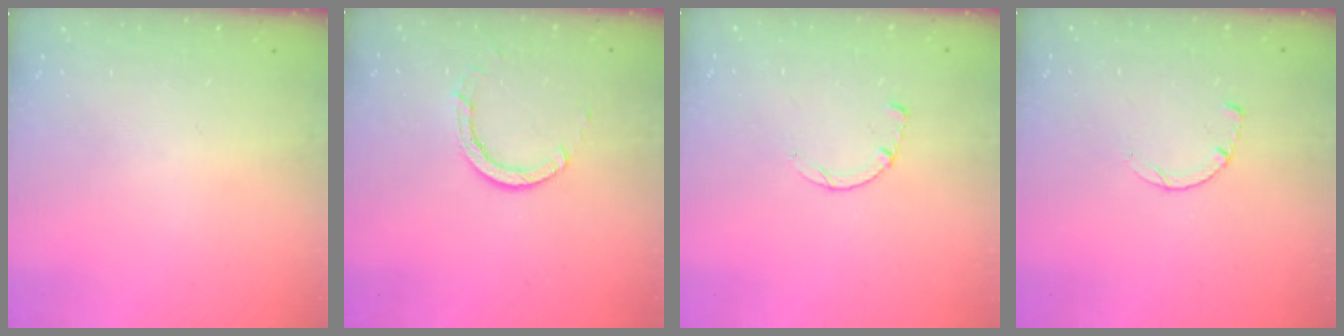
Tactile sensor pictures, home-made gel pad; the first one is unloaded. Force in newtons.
{"total": 5.4, "press": 5.4, "slide": 0.5}
{"total": 2.5, "press": 2.5, "slide": 0.3}
{"total": 2.5, "press": 2.5, "slide": 0.3}